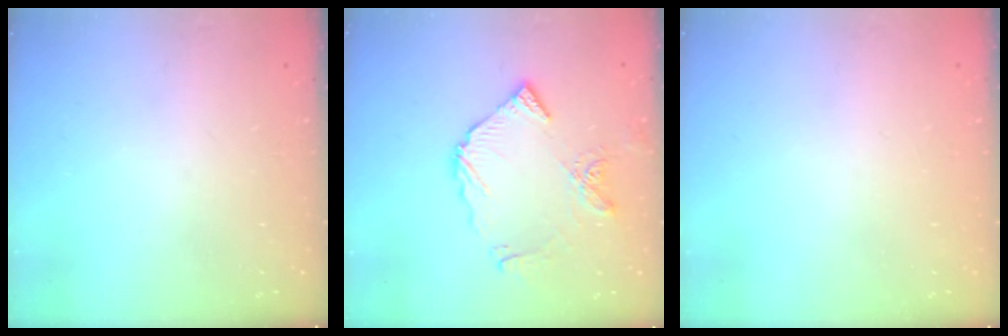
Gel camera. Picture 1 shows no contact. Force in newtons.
{"total": 10.6, "press": 10.5, "slide": 1.2}
{"total": 1.8, "press": 1.8, "slide": 0.1}